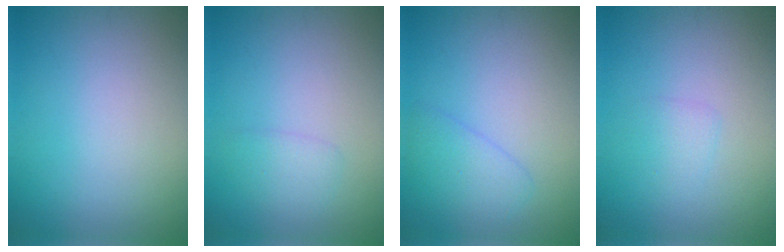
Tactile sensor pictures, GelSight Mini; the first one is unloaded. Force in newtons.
{"total": 1.4, "press": 1.4, "slide": 0.1}
{"total": 2.4, "press": 2.4, "slide": 0.1}
{"total": 1.1, "press": 1.1, "slide": 0.1}